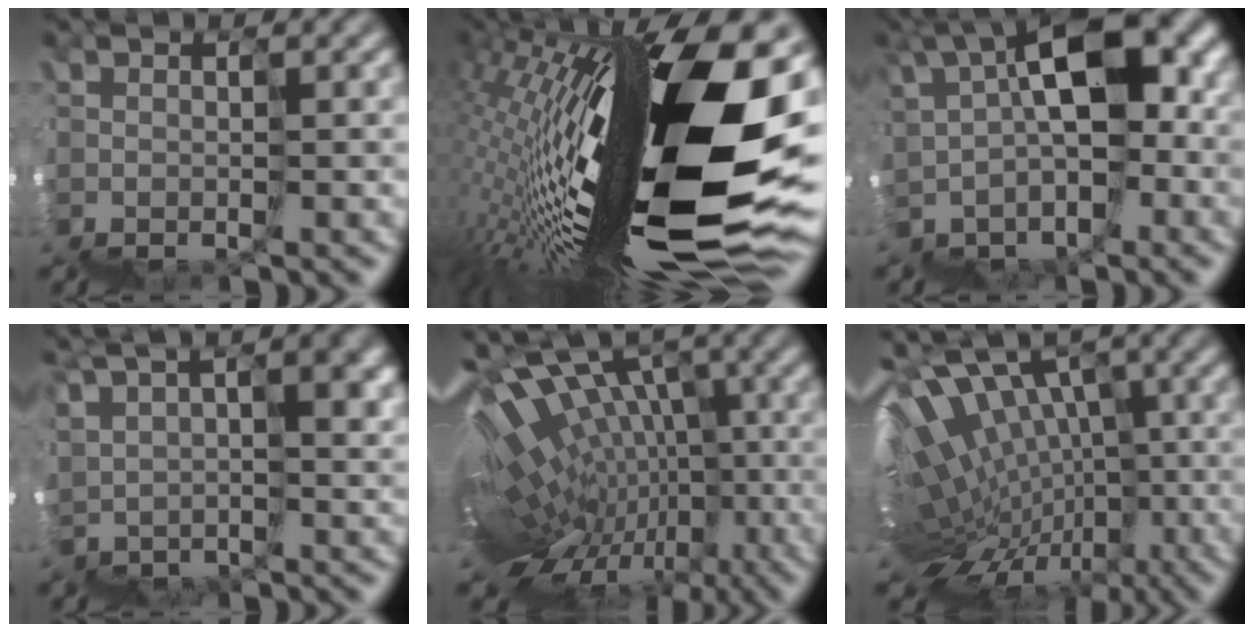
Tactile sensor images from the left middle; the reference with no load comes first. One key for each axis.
{"total": 14.8, "fx": 1.3, "fy": 3.4, "fz": 14.4, "tx": -0.242, "ty": 0.030, "tz": 0.008}
{"total": 7.0, "fx": 3.3, "fy": 3.9, "fz": 4.9, "tx": -0.064, "ty": 0.038, "tz": 0.044}
{"total": 6.5, "fx": 5.5, "fy": 2.2, "fz": 2.5, "tx": -0.055, "ty": 0.026, "tz": 0.105}
{"total": 6.4, "fx": -0.4, "fy": 3.8, "fz": 5.1, "tx": -0.034, "ty": 0.073, "tz": 0.015}
{"total": 7.0, "fx": 0.7, "fy": 4.6, "fz": 5.2, "tx": -0.030, "ty": 0.065, "tz": 0.026}